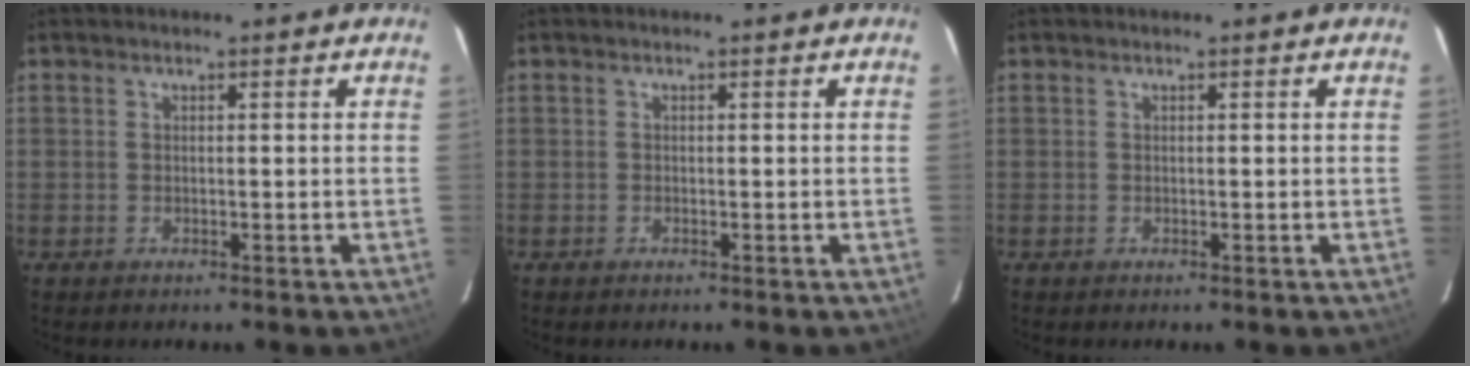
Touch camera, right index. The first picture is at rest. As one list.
[{"total": 0.0}, {"total": 0.0}]